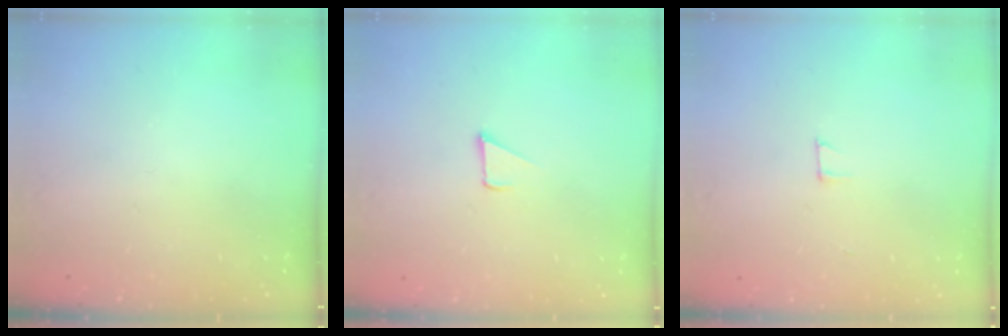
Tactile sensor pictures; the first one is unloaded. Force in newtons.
{"total": 1.7, "press": 1.7, "slide": 0.1}
{"total": 3.9, "press": 3.9, "slide": 0.2}